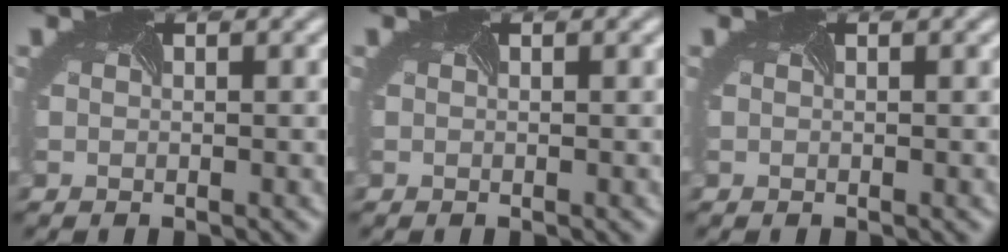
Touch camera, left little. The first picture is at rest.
{"total": 0.0}
{"total": 0.0}